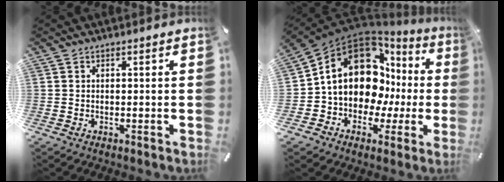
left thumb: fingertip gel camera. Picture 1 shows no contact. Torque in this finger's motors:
{"motor_torque": [0.70, 1.76, 2.62, -0.14, 0.29]}